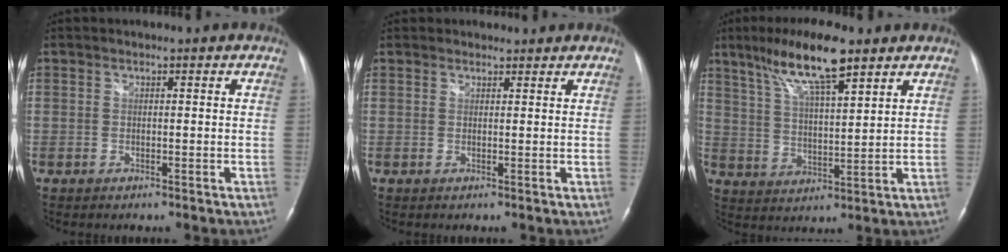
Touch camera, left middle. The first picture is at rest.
{"total": 1.8, "force": [1.7, 0.7, -0.1], "torque": [0.000, 0.014, 0.021]}
{"total": 11.8, "force": [7.9, 1.8, 8.6], "torque": [-0.164, 0.013, 0.140]}